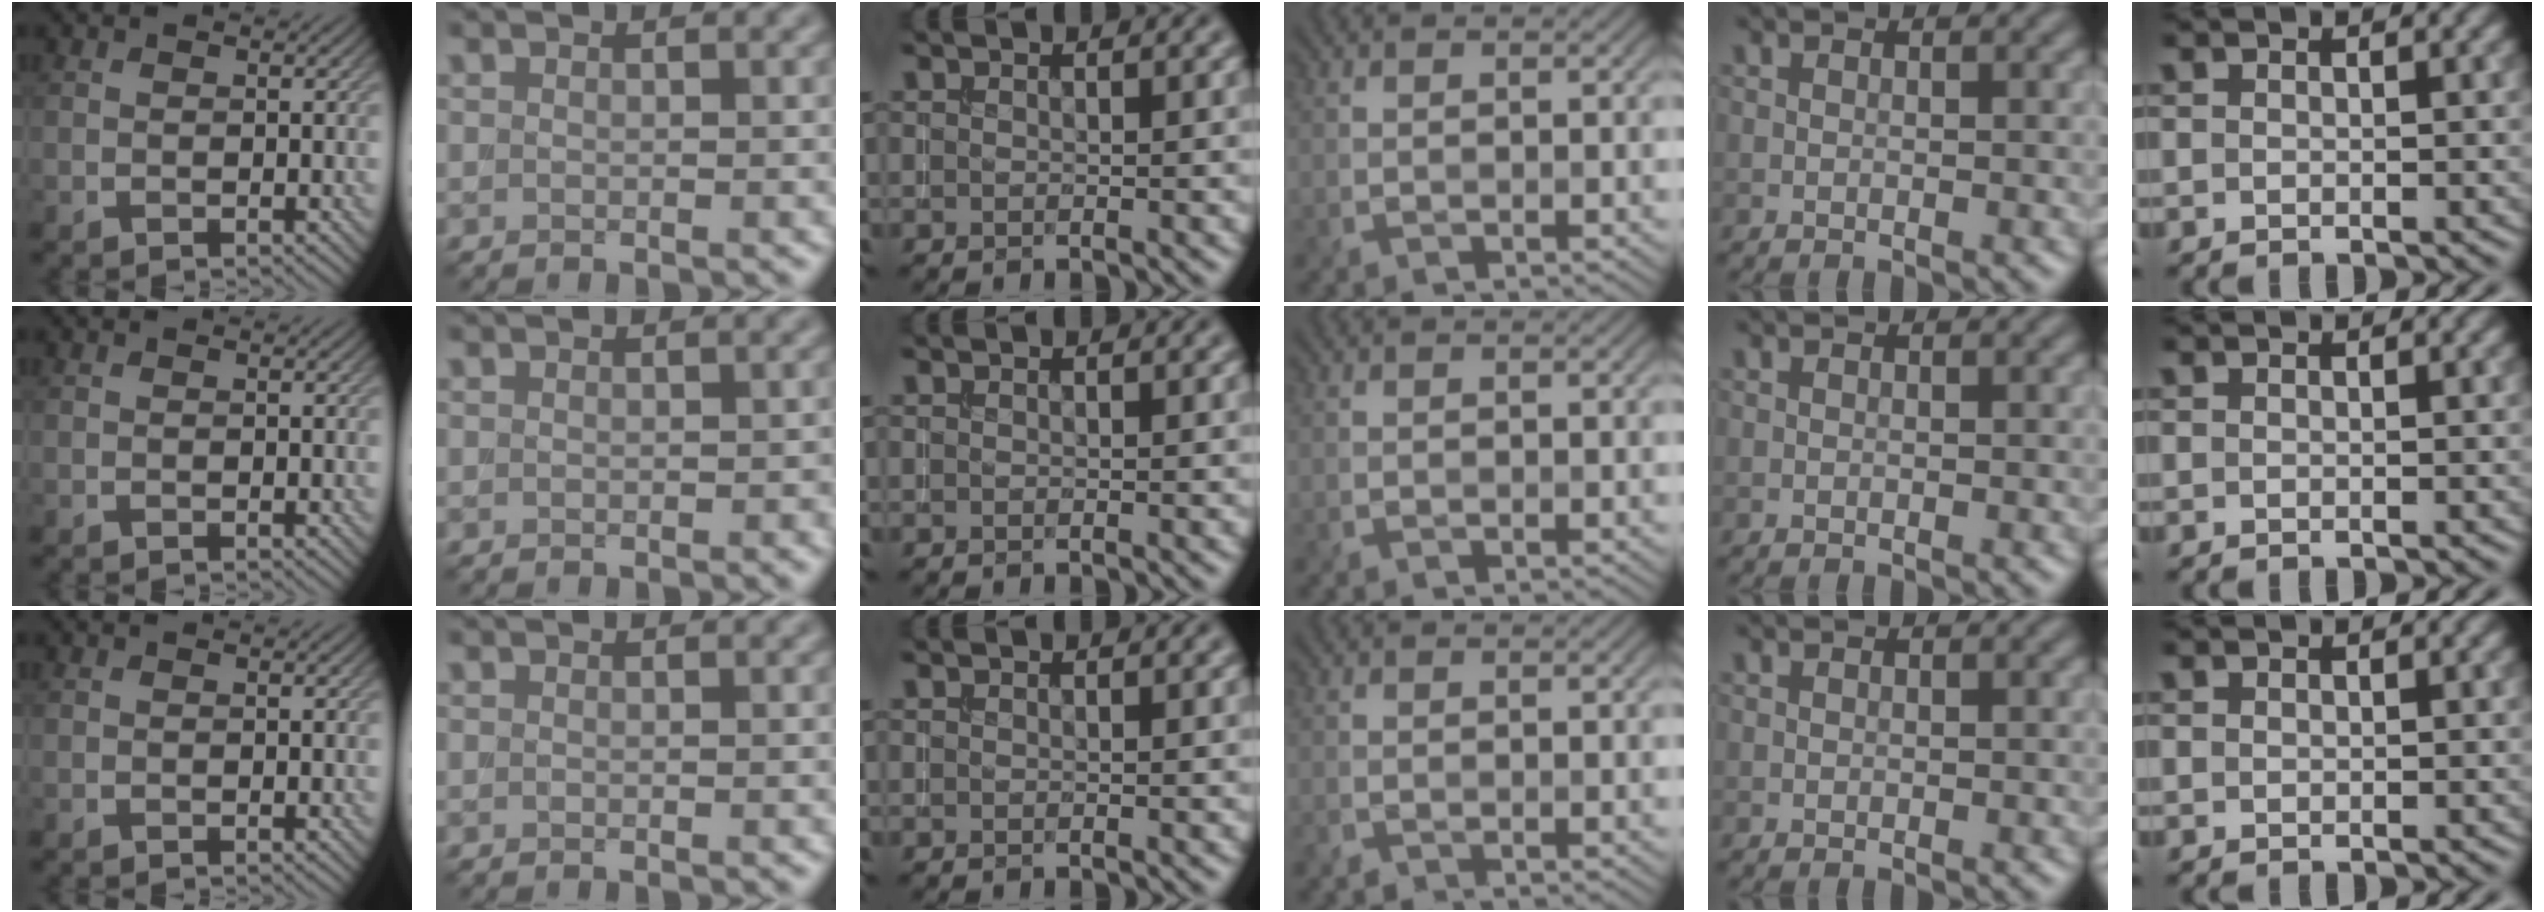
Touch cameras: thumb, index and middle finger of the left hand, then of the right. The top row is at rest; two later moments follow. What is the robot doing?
{"motion": "extract", "object": "drawer"}